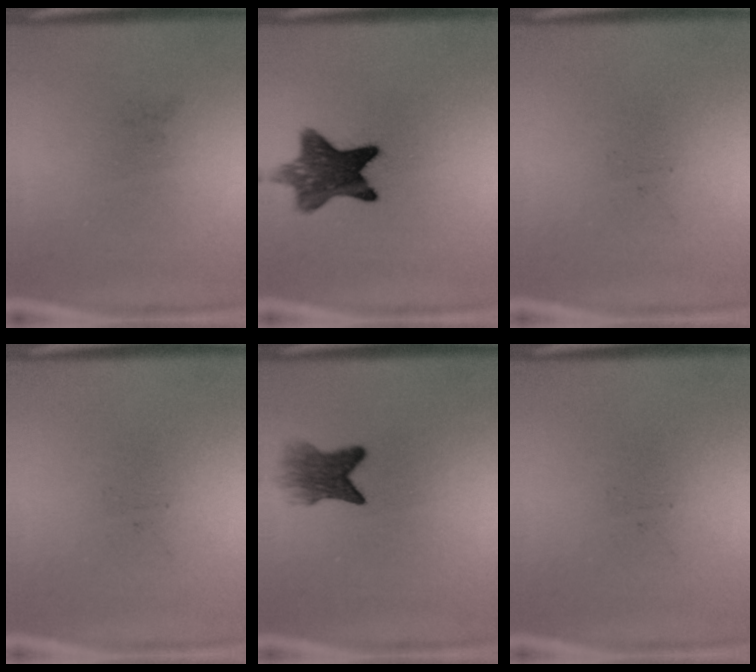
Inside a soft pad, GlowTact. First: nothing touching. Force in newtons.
{"total": 9.6}
{"total": 0.0}
{"total": 0.0}
{"total": 4.8}
{"total": 0.0}